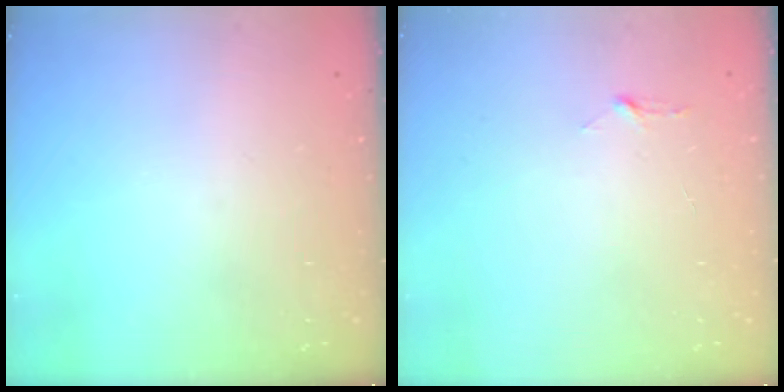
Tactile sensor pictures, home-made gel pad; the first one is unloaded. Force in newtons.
{"total": 2.9, "press": 2.9, "slide": 0.3}